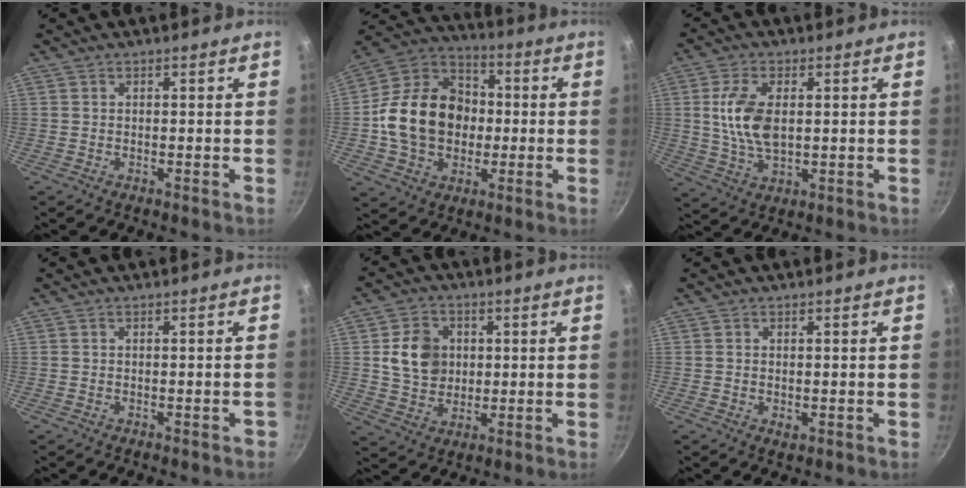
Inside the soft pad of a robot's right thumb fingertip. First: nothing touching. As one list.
[{"total": 19.0, "force": [-0.8, 15.0, 11.6], "torque": [-0.169, 0.036, -0.021]}, {"total": 9.8, "force": [1.4, 5.3, 8.1], "torque": [-0.156, -0.004, 0.027]}, {"total": 1.2, "force": [-0.6, 0.4, 0.9], "torque": [-0.008, 0.010, -0.004]}, {"total": 9.7, "force": [1.7, 8.0, 5.2], "torque": [-0.062, -0.001, 0.031]}, {"total": 1.4, "force": [-0.1, 0.9, 1.1], "torque": [-0.016, -0.003, -0.001]}]